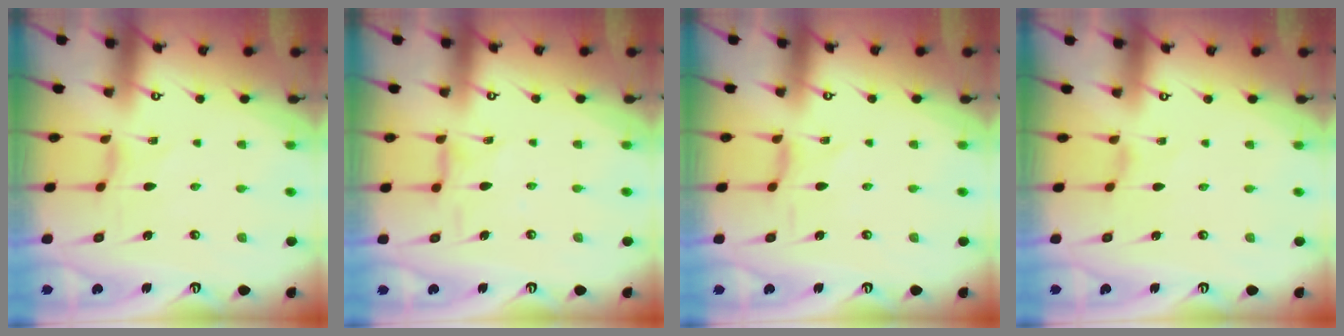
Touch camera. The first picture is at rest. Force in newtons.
{"total": 2.4, "press": 2.3, "slide": 0.3}
{"total": 0.0}
{"total": 0.0}